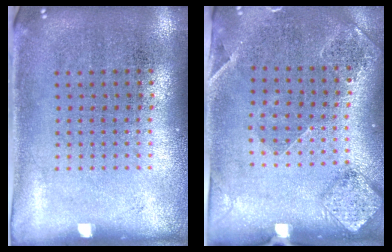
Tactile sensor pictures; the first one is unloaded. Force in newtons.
{"total": 1.6, "press": 1.5, "slide": 0.5}